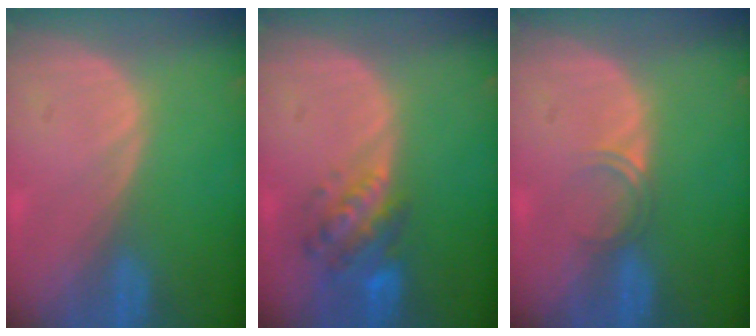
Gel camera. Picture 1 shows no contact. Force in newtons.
{"total": 6.1, "press": 5.7, "slide": 2.3}
{"total": 1.8, "press": 1.5, "slide": 1.1}